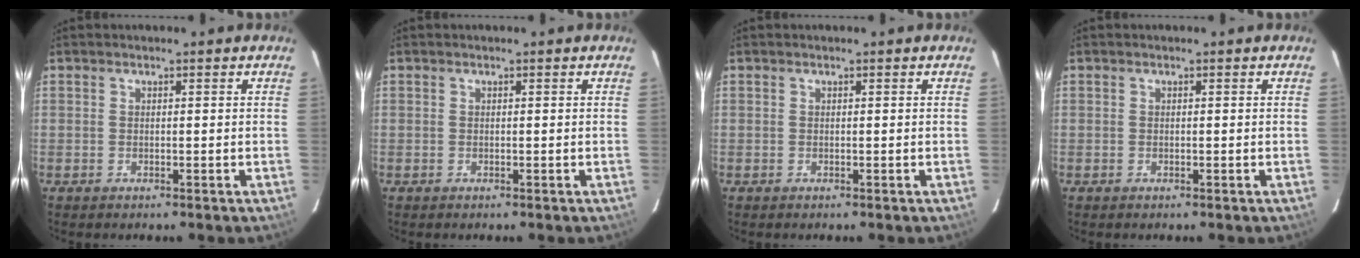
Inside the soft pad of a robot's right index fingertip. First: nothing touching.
{"total": 0.0}
{"total": 0.0}
{"total": 0.0}